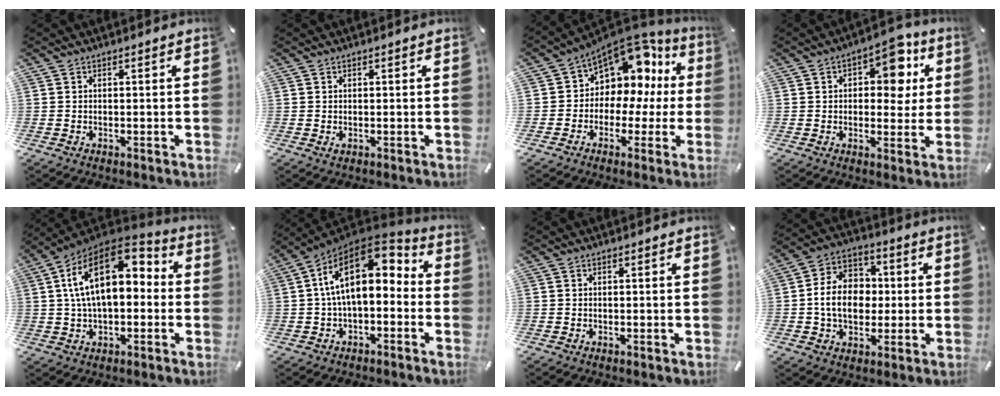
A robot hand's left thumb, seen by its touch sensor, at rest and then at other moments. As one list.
[{"total": 0.7, "force": [0.0, 0.6, 0.4], "torque": [-0.007, 0.001, -0.001]}, {"total": 10.3, "force": [5.1, 8.0, 4.1], "torque": [-0.059, -0.060, 0.090]}, {"total": 10.6, "force": [3.7, 6.4, 7.7], "torque": [-0.077, -0.020, 0.052]}, {"total": 17.7, "force": [4.2, 10.3, 13.7], "torque": [-0.265, -0.013, 0.069]}, {"total": 16.1, "force": [3.2, 9.3, 12.8], "torque": [-0.226, -0.019, 0.052]}, {"total": 0.0}, {"total": 11.9, "force": [-0.8, 9.6, 6.9], "torque": [-0.144, 0.022, -0.014]}]